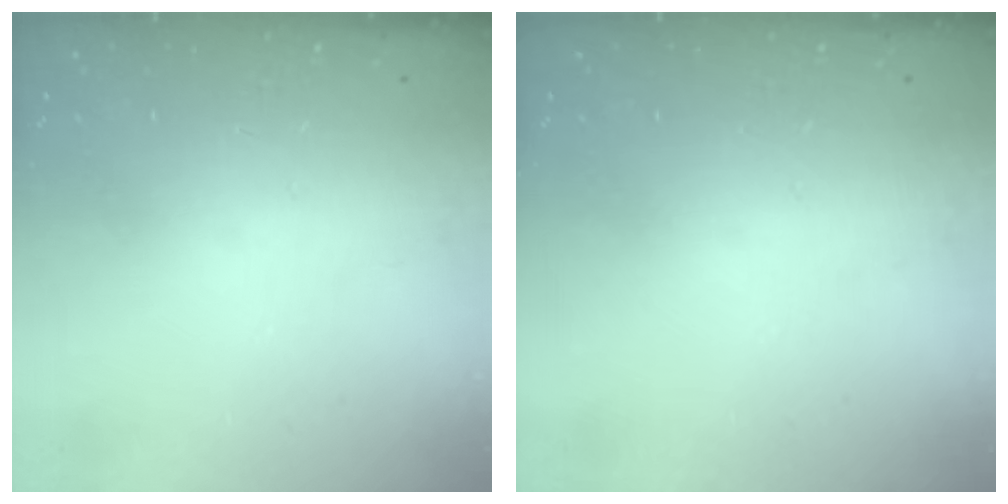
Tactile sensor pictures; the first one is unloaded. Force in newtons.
{"total": 0.0}